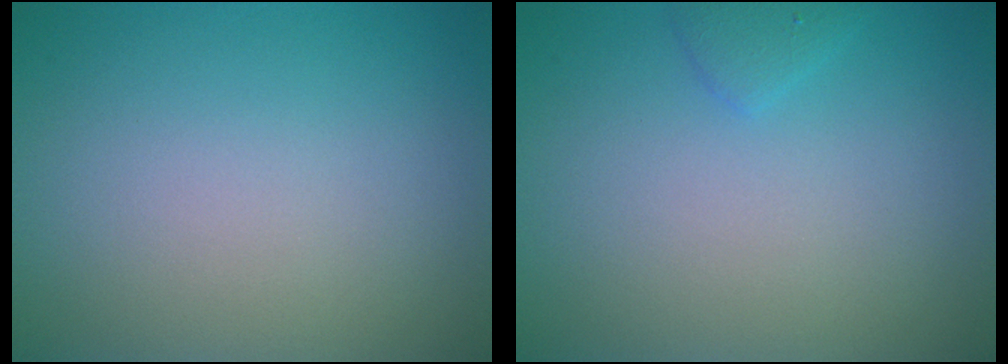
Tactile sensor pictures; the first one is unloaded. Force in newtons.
{"total": 1.1, "press": 1.0, "slide": 0.1}